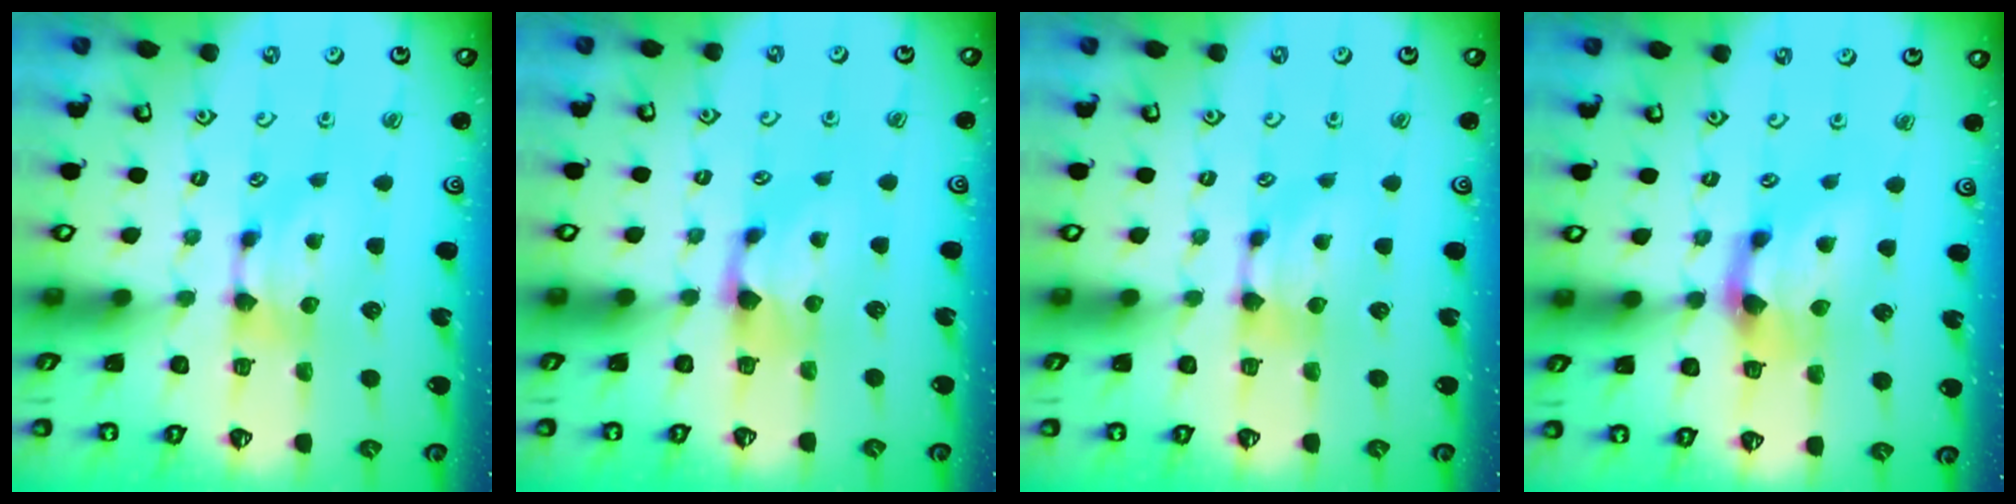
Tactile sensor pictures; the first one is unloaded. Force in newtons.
{"total": 0.8, "press": 0.1, "slide": 0.8}
{"total": 0.0}
{"total": 3.0, "press": 2.4, "slide": 1.8}